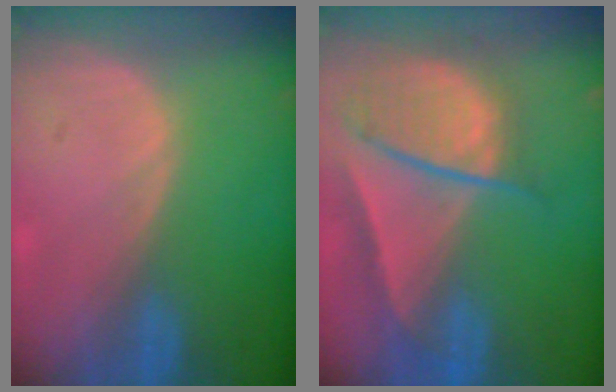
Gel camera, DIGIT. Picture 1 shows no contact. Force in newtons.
{"total": 9.3, "press": 8.0, "slide": 4.8}